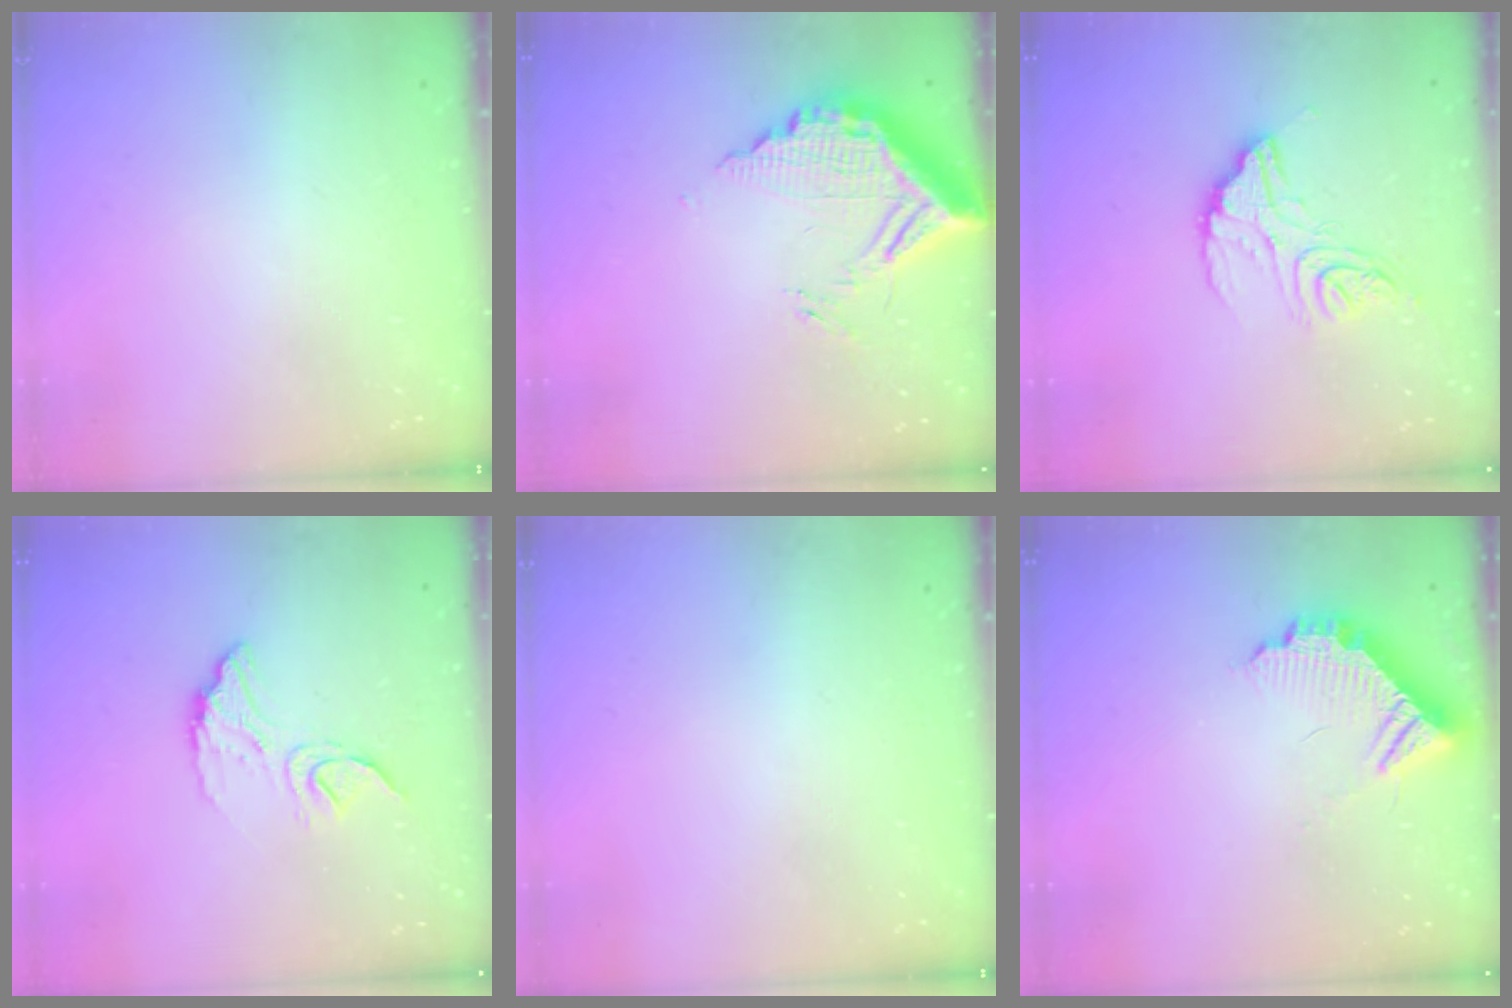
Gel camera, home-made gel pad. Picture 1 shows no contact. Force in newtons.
{"total": 12.3, "press": 12.3, "slide": 1.0}
{"total": 14.0, "press": 14.0, "slide": 1.1}
{"total": 11.4, "press": 11.3, "slide": 0.7}
{"total": 0.0}
{"total": 10.3, "press": 10.3, "slide": 0.8}